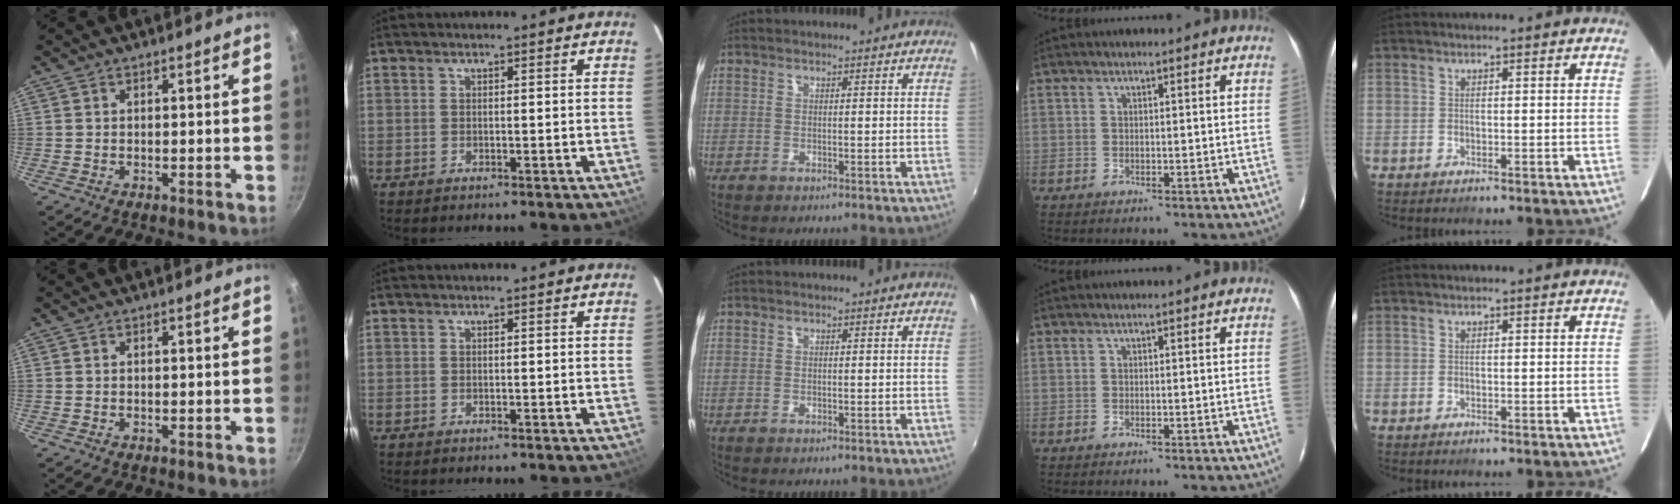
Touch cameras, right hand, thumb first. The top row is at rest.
{}